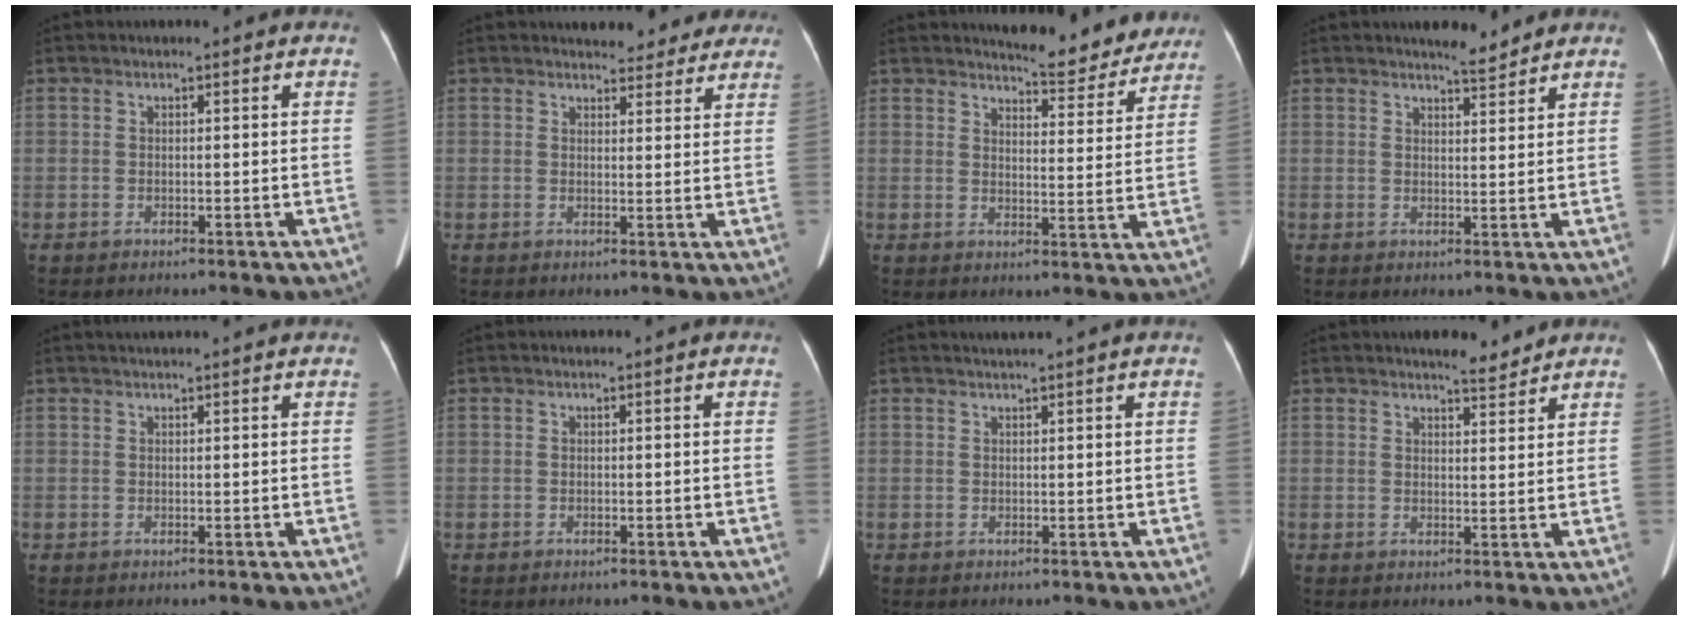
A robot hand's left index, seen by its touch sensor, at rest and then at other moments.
{"total": 7.4, "force": [6.8, 2.7, 1.5], "torque": [0.002, -0.001, 0.066]}
{"total": 10.1, "force": [9.7, 1.9, 2.2], "torque": [-0.020, -0.021, 0.112]}
{"total": 3.2, "force": [3.1, 0.4, 1.0], "torque": [-0.019, -0.003, 0.045]}
{"total": 4.6, "force": [4.2, 0.0, 2.0], "torque": [-0.024, 0.031, 0.052]}
{"total": 0.0}
{"total": 1.4, "force": [1.2, -0.5, 0.5], "torque": [-0.009, 0.004, 0.028]}
{"total": 3.7, "force": [3.4, 0.7, 1.2], "torque": [-0.020, -0.003, 0.046]}